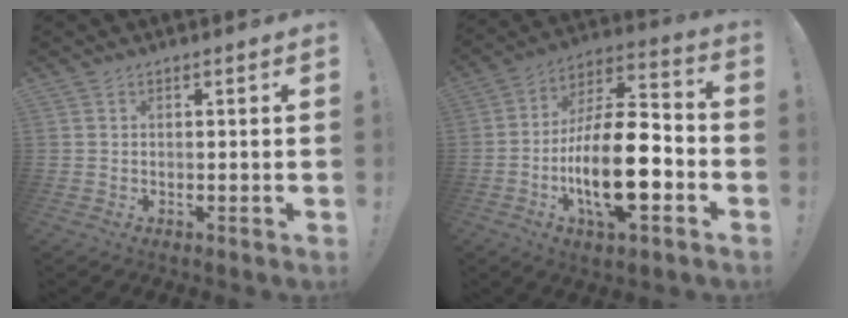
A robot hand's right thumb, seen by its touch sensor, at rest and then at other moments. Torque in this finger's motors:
{"motor_torque": [2.32, 2.69, 1.53, -1.24, 0.16]}